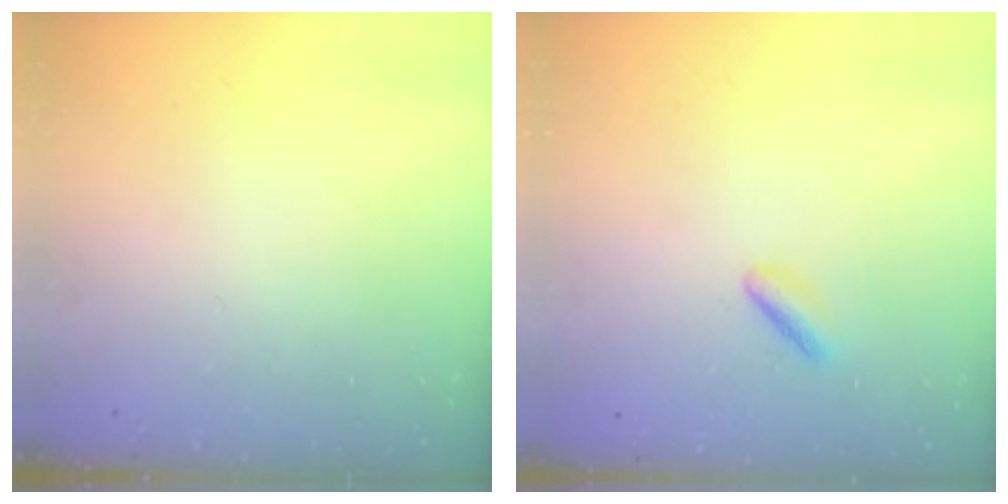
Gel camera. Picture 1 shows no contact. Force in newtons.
{"total": 2.1, "press": 2.0, "slide": 0.6}